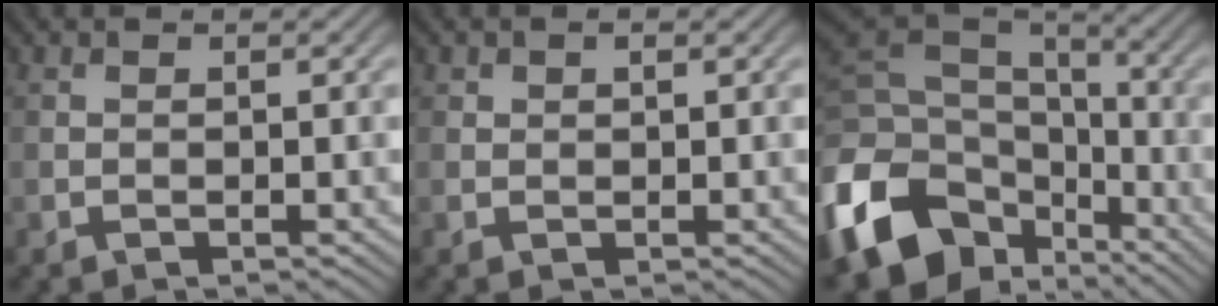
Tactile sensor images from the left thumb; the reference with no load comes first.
{"total": 1.2, "force": [0.6, 0.8, 0.7], "torque": [-0.013, 0.003, 0.011]}
{"total": 16.1, "force": [-6.3, 11.4, 9.4], "torque": [-0.249, -0.033, -0.110]}